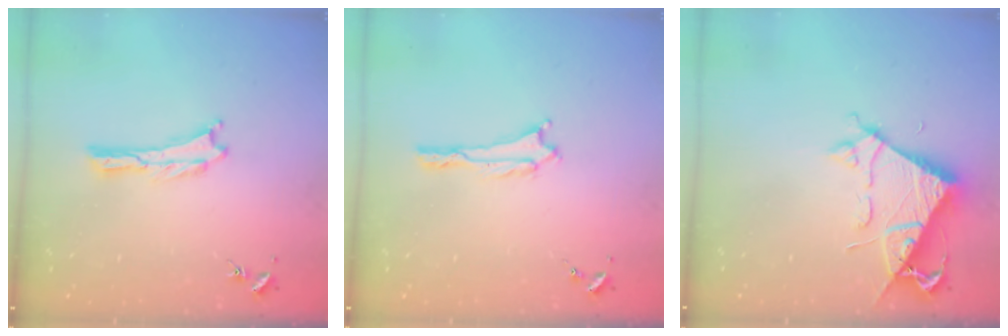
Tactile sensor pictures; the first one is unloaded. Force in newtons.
{"total": 0.0}
{"total": 6.5, "press": 6.5, "slide": 0.7}